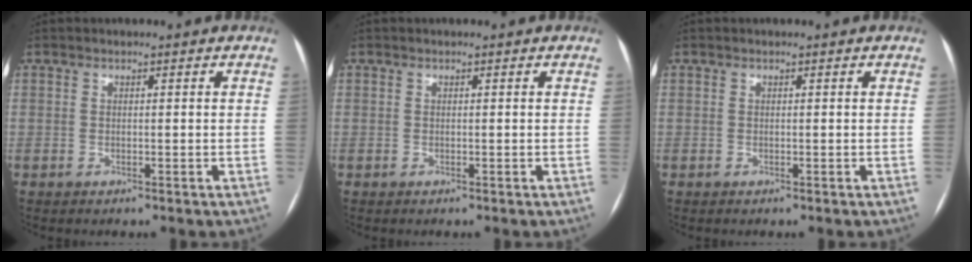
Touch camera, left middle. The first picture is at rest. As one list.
[{"total": 0.0}, {"total": 0.0}]